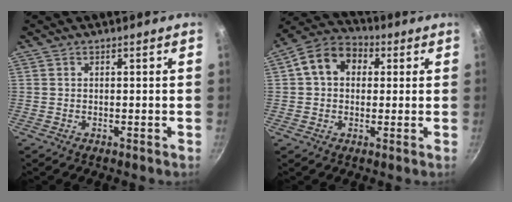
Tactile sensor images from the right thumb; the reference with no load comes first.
{"total": 10.4, "force": [2.3, 8.0, 6.3], "torque": [-0.076, 0.025, 0.016]}